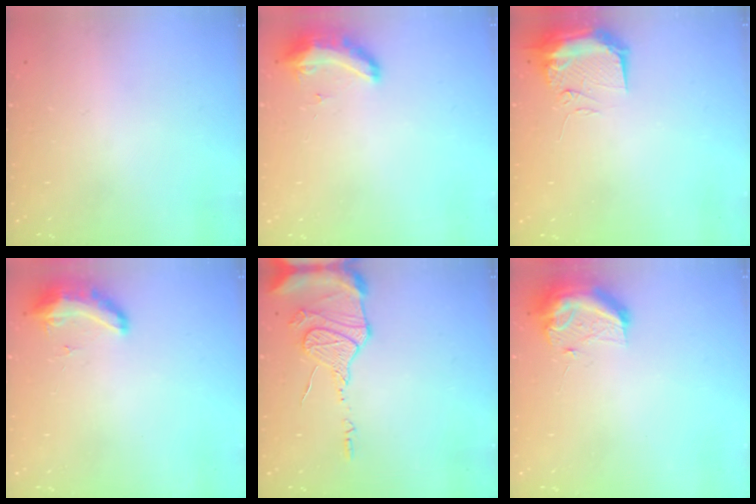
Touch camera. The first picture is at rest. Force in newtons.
{"total": 16.2, "press": 11.0, "slide": 11.9}
{"total": 10.0, "press": 9.9, "slide": 1.6}
{"total": 8.5, "press": 8.3, "slide": 1.6}
{"total": 13.5, "press": 13.4, "slide": 1.7}
{"total": 11.1, "press": 11.0, "slide": 1.2}